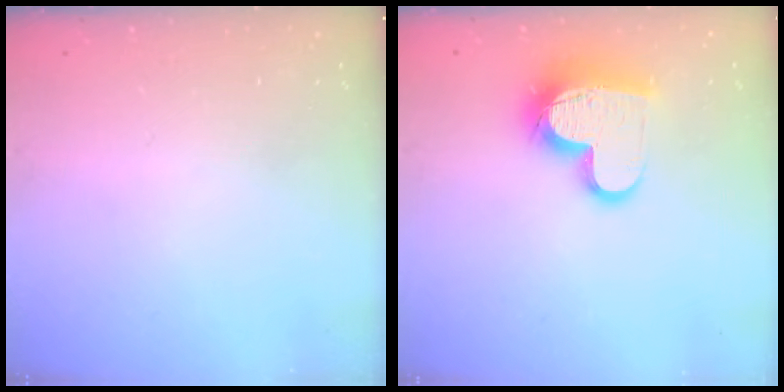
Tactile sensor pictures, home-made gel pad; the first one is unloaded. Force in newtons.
{"total": 15.8, "press": 15.8, "slide": 1.2}